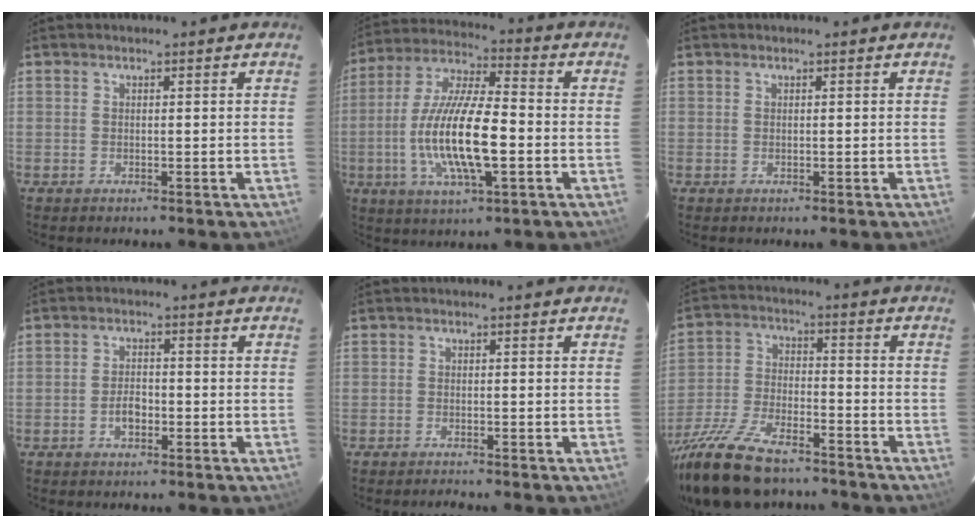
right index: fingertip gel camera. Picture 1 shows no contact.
{"total": 16.1, "force": [-3.5, 4.2, 15.1], "torque": [-0.303, -0.005, -0.066]}
{"total": 0.0}
{"total": 3.0, "force": [-1.4, 1.8, 2.1], "torque": [-0.039, 0.006, -0.024]}
{"total": 1.3, "force": [-1.3, 0.0, 0.0], "torque": [-0.013, -0.001, -0.024]}
{"total": 19.7, "force": [-15.5, 6.6, 10.1], "torque": [-0.217, -0.038, -0.272]}